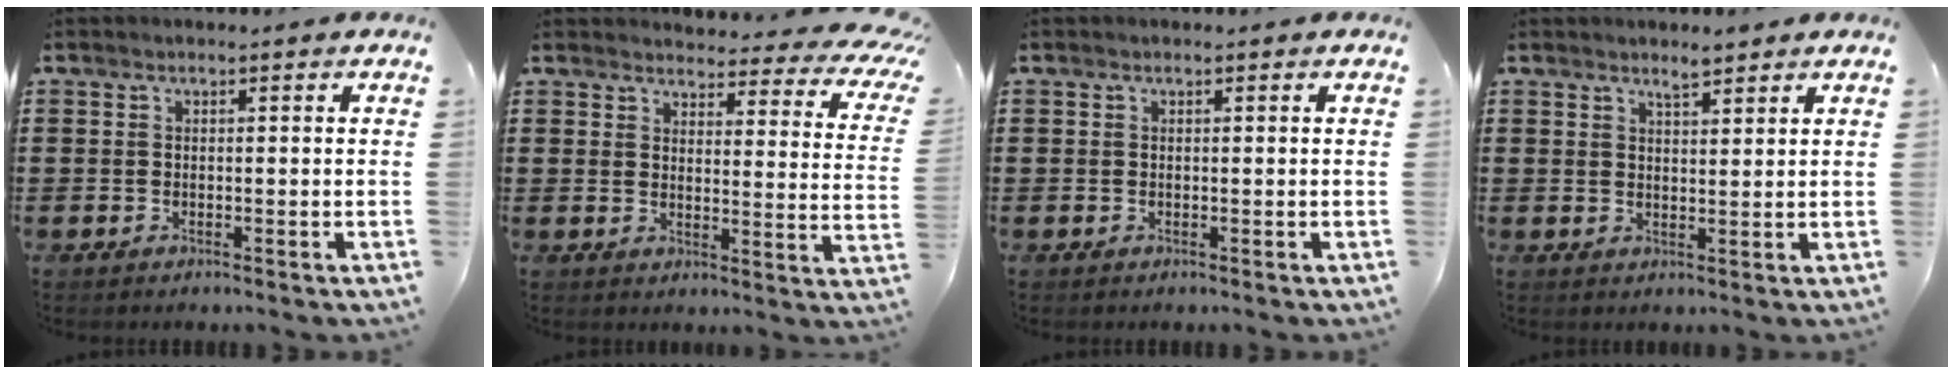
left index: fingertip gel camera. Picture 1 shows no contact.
{"total": 4.1, "force": [3.7, 0.8, 1.6], "torque": [-0.036, -0.031, 0.058]}
{"total": 0.0}
{"total": 2.7, "force": [2.4, 0.3, 1.2], "torque": [-0.019, -0.002, 0.042]}